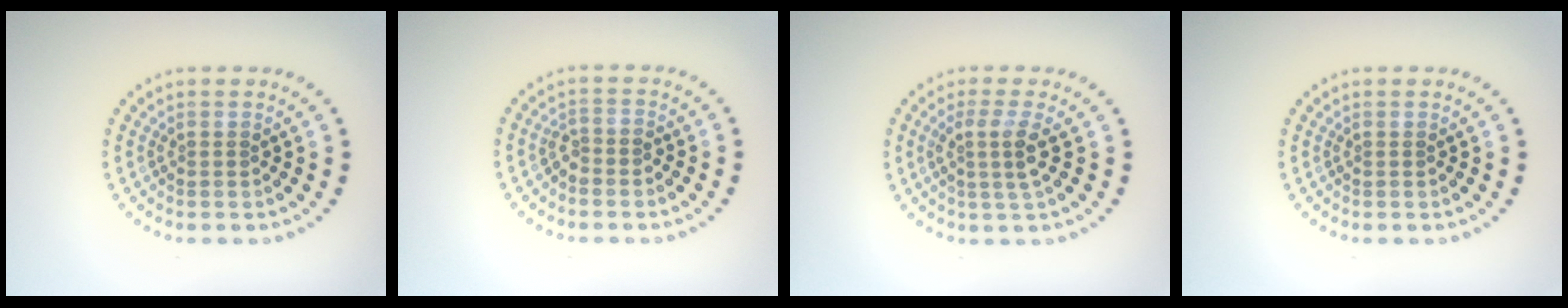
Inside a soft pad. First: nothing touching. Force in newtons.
{"total": 1.3, "press": 1.1, "slide": 0.7}
{"total": 2.5, "press": 1.9, "slide": 1.6}
{"total": 0.0}